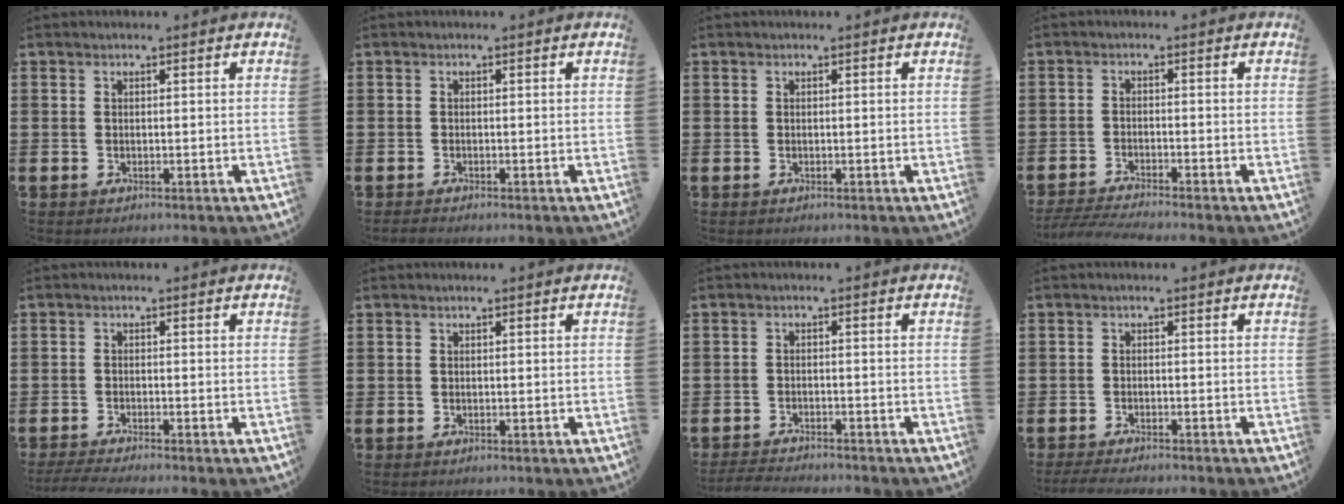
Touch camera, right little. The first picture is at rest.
{"total": 0.0}
{"total": 0.0}
{"total": 2.1, "force": [-1.9, -0.1, 0.8], "torque": [-0.011, 0.001, -0.037]}
{"total": 1.7, "force": [-1.4, 0.0, 1.0], "torque": [-0.014, 0.001, -0.026]}
{"total": 0.0}
{"total": 2.2, "force": [-2.2, 0.0, 0.2], "torque": [-0.005, 0.004, -0.047]}
{"total": 1.6, "force": [-1.4, 0.0, 0.7], "torque": [-0.012, 0.002, -0.028]}